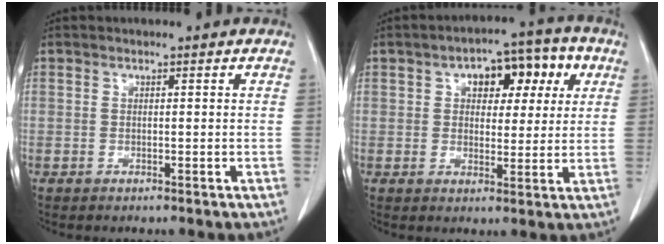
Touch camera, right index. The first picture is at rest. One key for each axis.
{"total": 9.7, "fx": 3.4, "fy": 5.7, "fz": 7.1, "tx": -0.083, "ty": 0.039, "tz": 0.046}